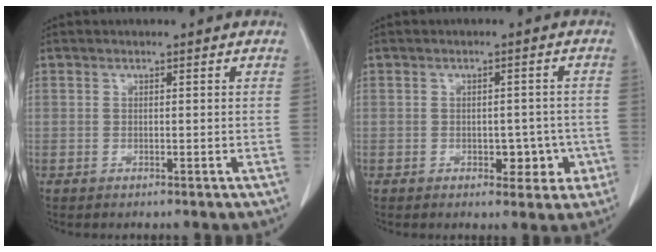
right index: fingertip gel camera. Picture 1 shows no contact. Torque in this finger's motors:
{"motor_torque": [0.07, 0.07, 0.04, 0.03]}